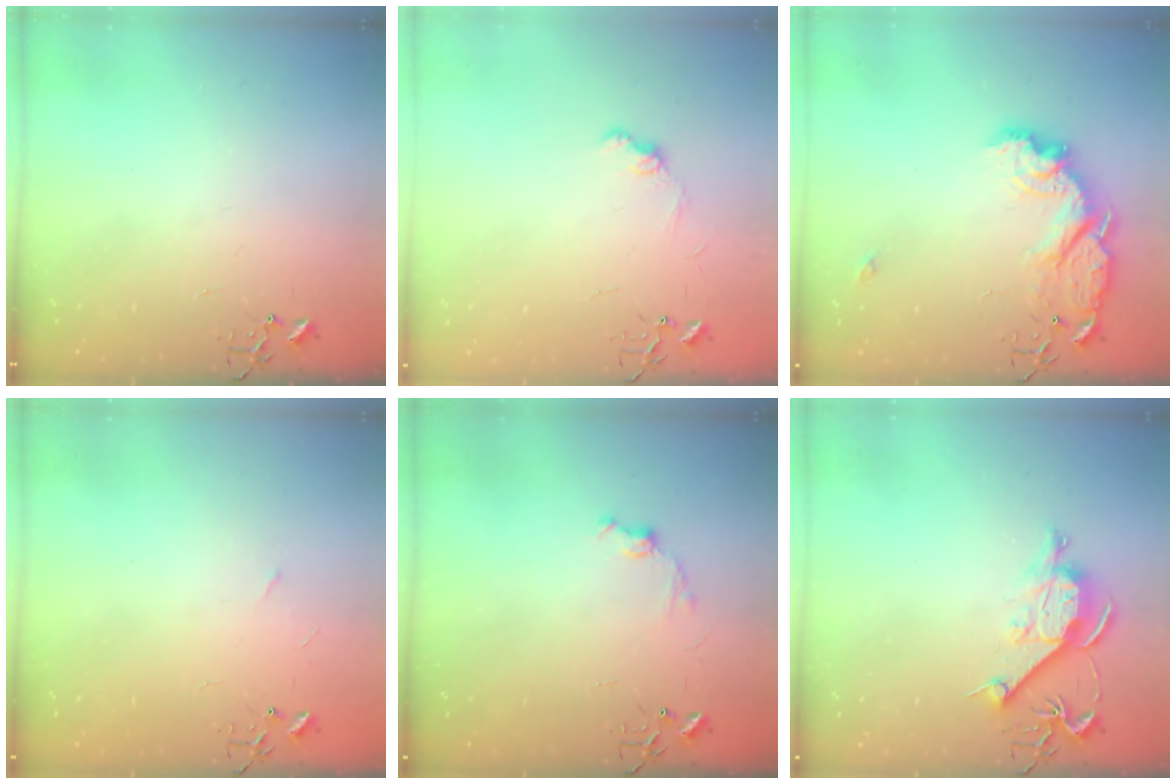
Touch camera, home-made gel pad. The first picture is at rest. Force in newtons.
{"total": 8.7, "press": 8.7, "slide": 0.7}
{"total": 16.3, "press": 16.3, "slide": 1.2}
{"total": 2.6, "press": 2.6, "slide": 0.4}
{"total": 7.0, "press": 7.0, "slide": 0.9}
{"total": 10.1, "press": 10.1, "slide": 0.7}